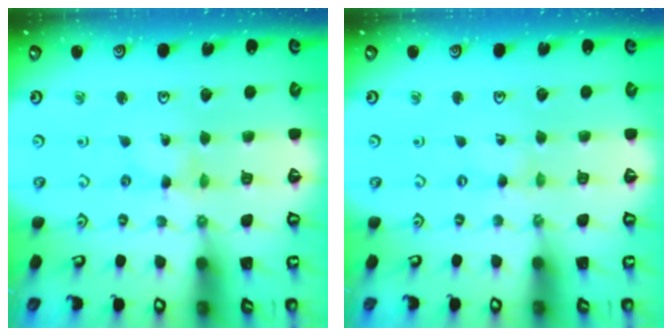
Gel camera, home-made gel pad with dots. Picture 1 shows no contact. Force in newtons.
{"total": 0.0}